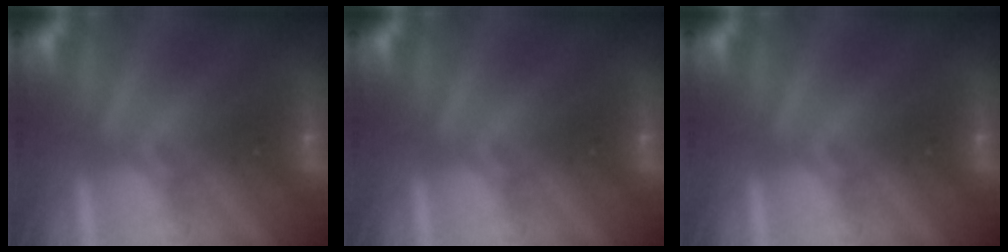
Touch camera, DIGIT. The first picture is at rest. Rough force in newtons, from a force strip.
{"total": 0.0}
{"total": 0.0}